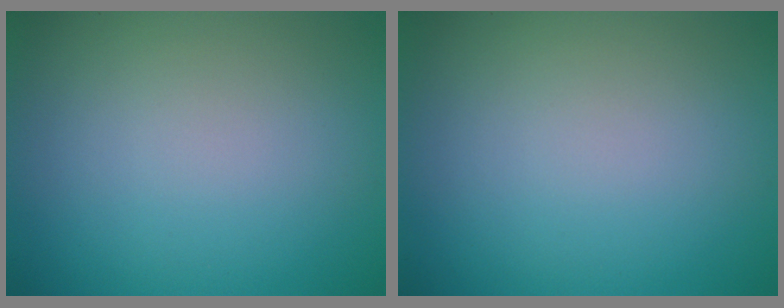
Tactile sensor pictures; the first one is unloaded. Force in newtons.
{"total": 0.0}